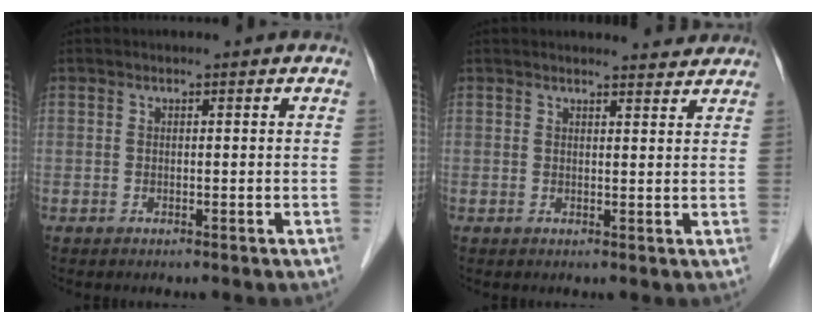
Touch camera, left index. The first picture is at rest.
{"total": 3.9, "force": [3.8, 0.4, 0.3], "torque": [-0.008, 0.002, 0.040]}